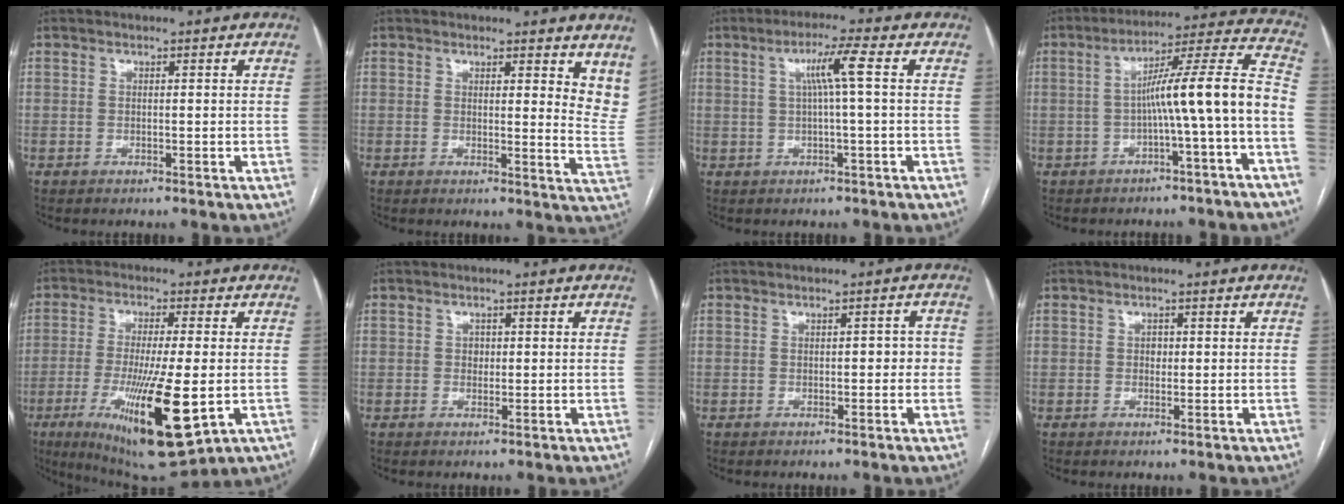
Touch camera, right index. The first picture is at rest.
{"total": 8.5, "force": [7.0, 2.2, 4.3], "torque": [-0.033, -0.037, 0.059]}
{"total": 5.2, "force": [1.0, -0.7, 5.0], "torque": [-0.091, 0.010, 0.020]}
{"total": 12.3, "force": [-2.9, -0.9, 12.0], "torque": [-0.169, 0.036, -0.045]}
{"total": 17.2, "force": [-5.0, 2.8, 16.3], "torque": [-0.283, -0.042, -0.070]}
{"total": 1.2, "force": [0.1, 1.0, 0.6], "torque": [-0.008, 0.002, 0.001]}
{"total": 2.3, "force": [-0.1, 1.3, 1.9], "torque": [-0.019, 0.016, -0.001]}
{"total": 1.1, "force": [0.1, 0.9, 0.6], "torque": [-0.008, 0.003, 0.000]}